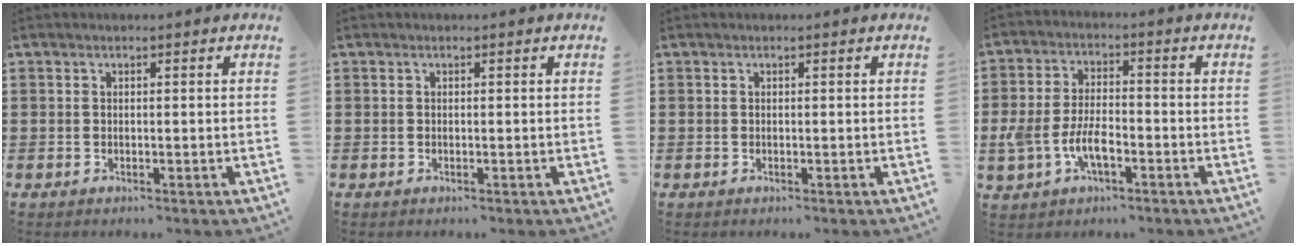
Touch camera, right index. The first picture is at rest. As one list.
[{"total": 0.0}, {"total": 0.0}, {"total": 6.6, "force": [-2.4, 3.5, 5.1], "torque": [-0.127, -0.001, -0.052]}]